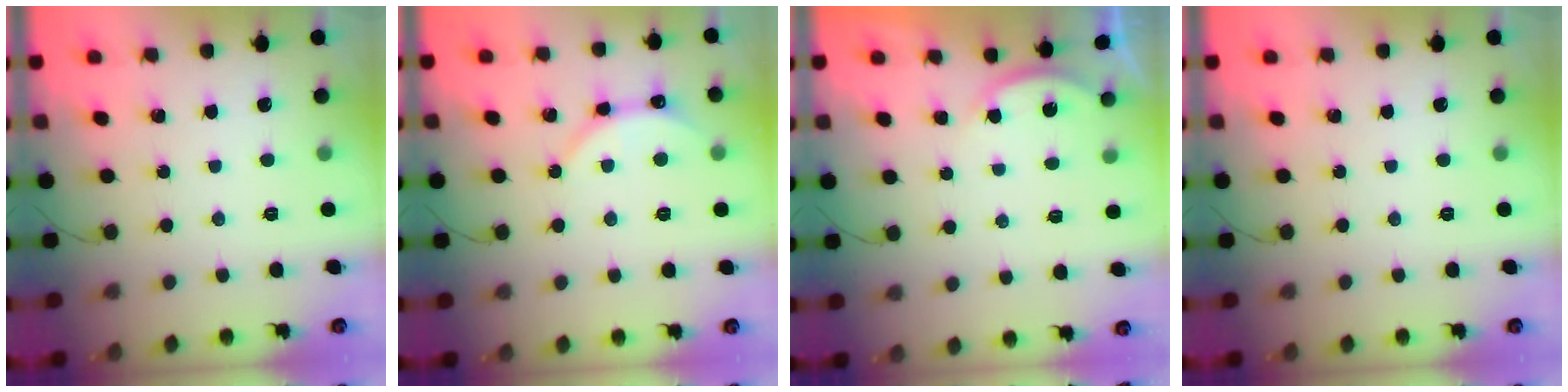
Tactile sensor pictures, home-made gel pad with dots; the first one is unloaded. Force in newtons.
{"total": 3.6, "press": 3.6, "slide": 0.4}
{"total": 2.2, "press": 2.2, "slide": 0.5}
{"total": 0.0}